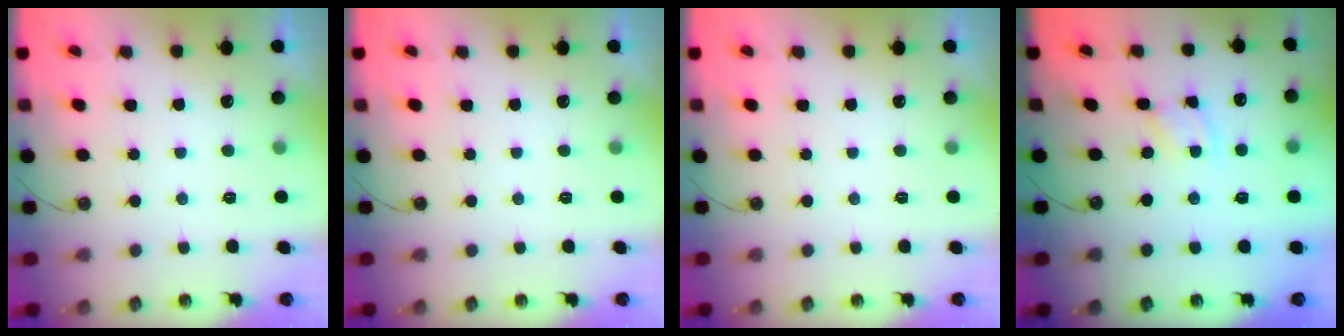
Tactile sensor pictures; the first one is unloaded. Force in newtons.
{"total": 0.0}
{"total": 0.0}
{"total": 1.9, "press": 1.9, "slide": 0.3}